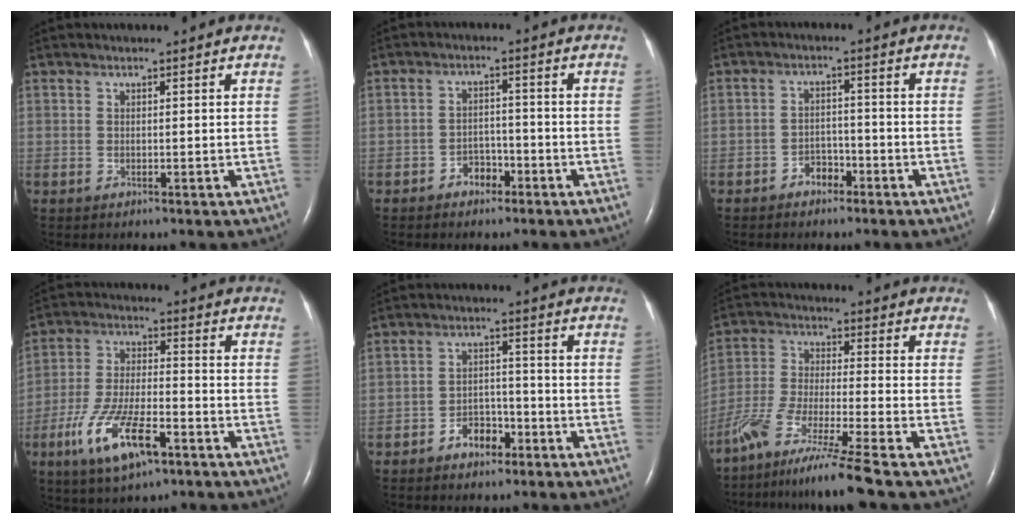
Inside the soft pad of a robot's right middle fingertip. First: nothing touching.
{"total": 3.3, "force": [-2.2, 2.1, 1.3], "torque": [-0.018, 0.008, -0.034]}
{"total": 3.0, "force": [-2.1, 1.8, 1.1], "torque": [-0.016, 0.008, -0.034]}
{"total": 12.1, "force": [-6.1, 3.5, 9.8], "torque": [-0.197, -0.007, -0.108]}
{"total": 4.6, "force": [-2.9, 2.7, 2.3], "torque": [-0.038, 0.015, -0.048]}
{"total": 10.9, "force": [-8.7, -1.6, 6.5], "torque": [-0.135, -0.034, -0.165]}